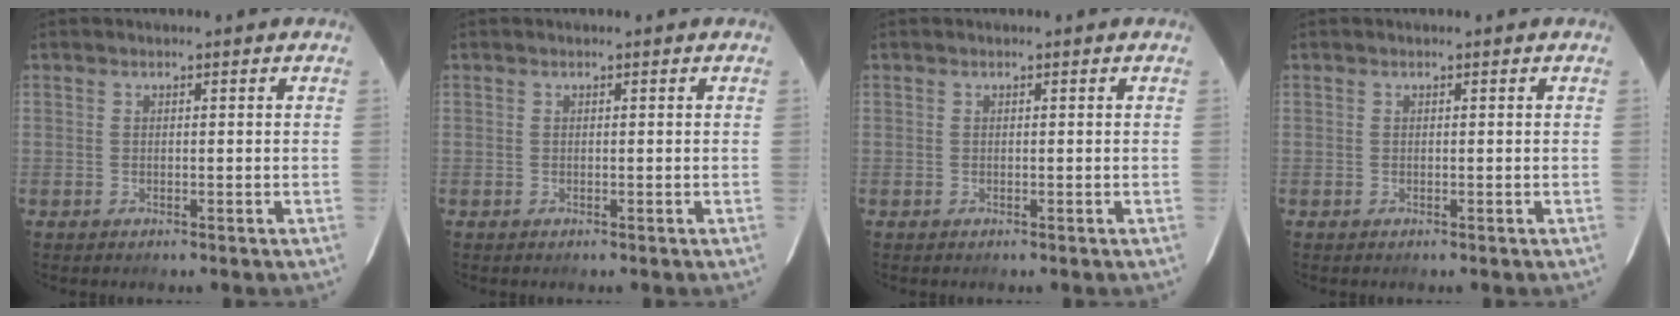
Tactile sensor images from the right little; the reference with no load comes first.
{"total": 0.0}
{"total": 0.0}
{"total": 0.0}